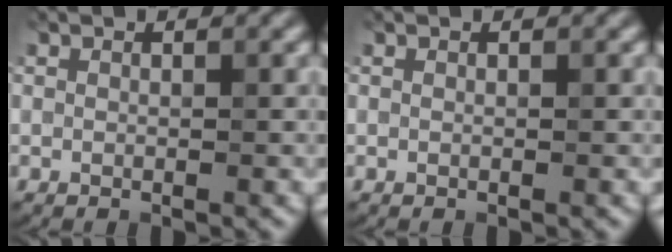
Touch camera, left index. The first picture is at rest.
{"total": 0.0}